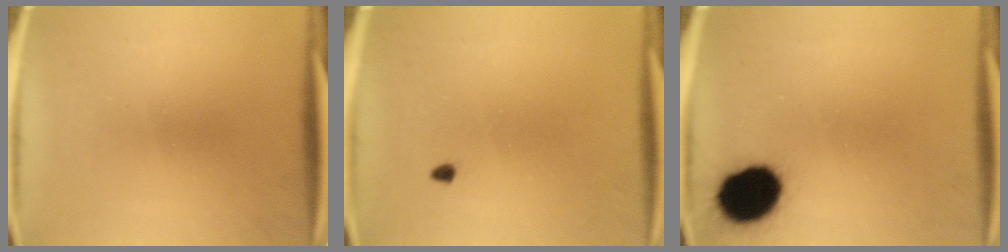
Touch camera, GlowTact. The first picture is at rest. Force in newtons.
{"total": 0.7}
{"total": 14.4}